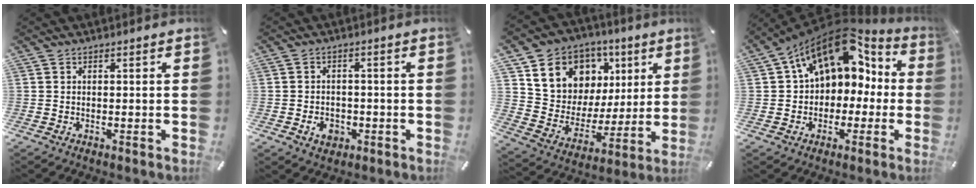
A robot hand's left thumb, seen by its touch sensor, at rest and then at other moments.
{"total": 4.5, "force": [-1.7, 3.6, 2.2], "torque": [-0.034, 0.004, -0.032]}
{"total": 13.6, "force": [6.4, 11.6, 3.1], "torque": [-0.063, -0.046, 0.130]}
{"total": 15.3, "force": [6.8, 10.9, 8.4], "torque": [-0.131, -0.036, 0.122]}